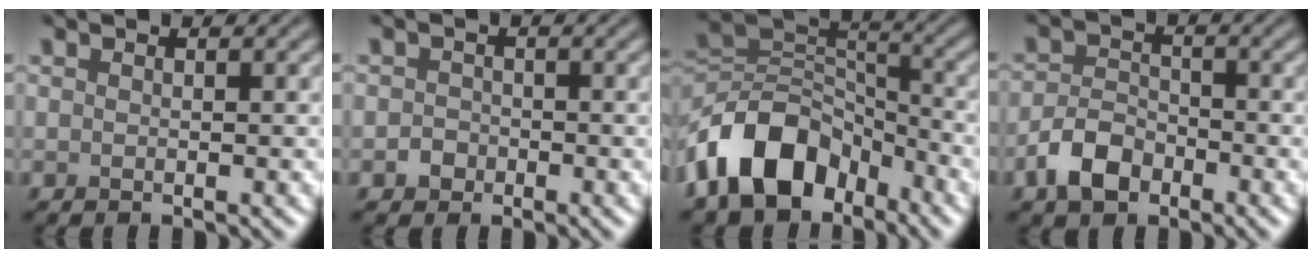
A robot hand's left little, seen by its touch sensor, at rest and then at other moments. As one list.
[{"total": 1.3, "force": [-0.6, 1.1, 0.3], "torque": [0.001, 0.001, -0.013]}, {"total": 10.2, "force": [-6.0, 6.2, 5.4], "torque": [-0.094, 0.006, -0.125]}, {"total": 3.7, "force": [-2.2, 2.2, 2.0], "torque": [-0.036, 0.004, -0.050]}]